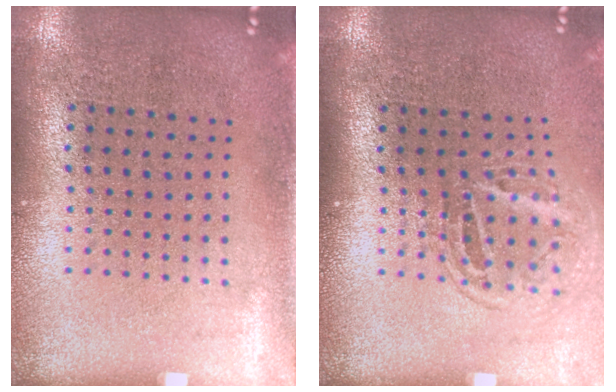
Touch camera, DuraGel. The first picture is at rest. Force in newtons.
{"total": 1.6, "press": 1.0, "slide": 1.3}